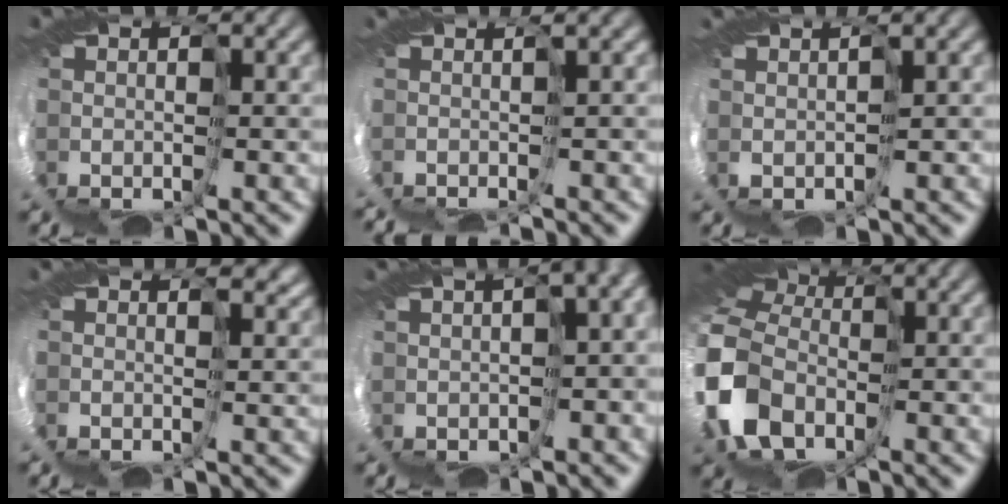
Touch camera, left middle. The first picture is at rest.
{"total": 5.5, "force": [-4.0, -3.0, -2.2], "torque": [0.020, -0.015, -0.033]}
{"total": 3.8, "force": [1.2, -2.8, -2.2], "torque": [0.030, -0.010, 0.024]}
{"total": 1.3, "force": [1.1, -0.7, 0.1], "torque": [-0.006, 0.002, 0.024]}
{"total": 6.1, "force": [-0.8, 1.0, 6.0], "torque": [-0.070, 0.024, 0.023]}
{"total": 3.8, "force": [-1.4, 2.8, 2.1], "torque": [-0.115, -0.021, -0.028]}